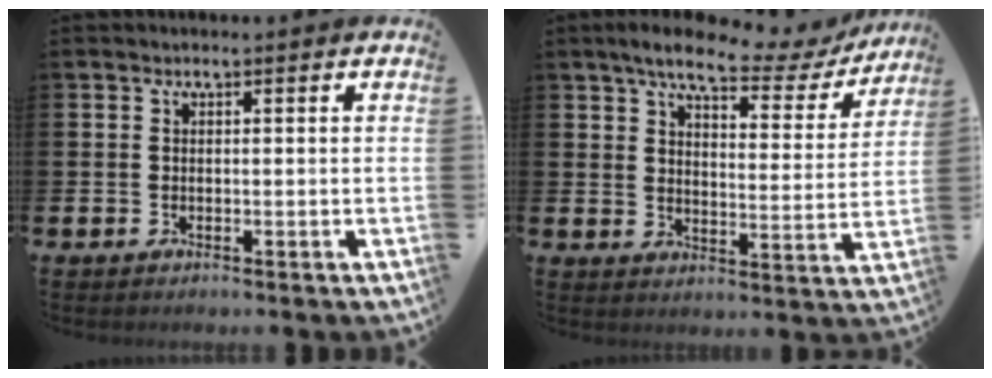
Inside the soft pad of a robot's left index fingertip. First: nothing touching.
{"total": 7.4, "force": [6.0, 2.2, 3.7], "torque": [-0.076, -0.035, 0.095]}